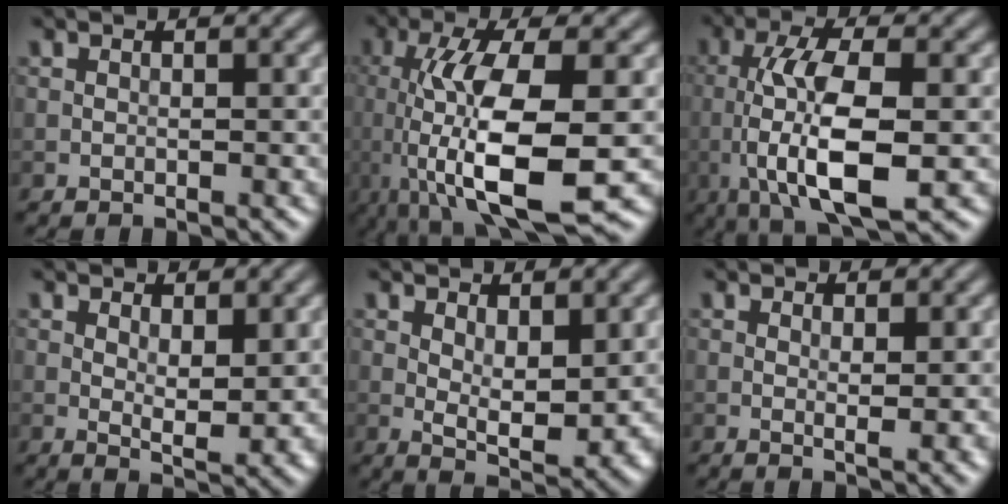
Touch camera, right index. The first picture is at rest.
{"total": 11.8, "force": [-1.4, 3.7, 11.1], "torque": [-0.207, -0.018, -0.020]}
{"total": 9.4, "force": [-1.1, 3.2, 8.8], "torque": [-0.164, -0.005, -0.019]}
{"total": 3.7, "force": [1.4, 1.3, 3.2], "torque": [-0.053, -0.010, 0.028]}
{"total": 4.4, "force": [1.3, 1.7, 3.8], "torque": [-0.067, -0.011, 0.026]}
{"total": 2.0, "force": [0.6, 0.3, 1.9], "torque": [-0.028, -0.005, 0.012]}